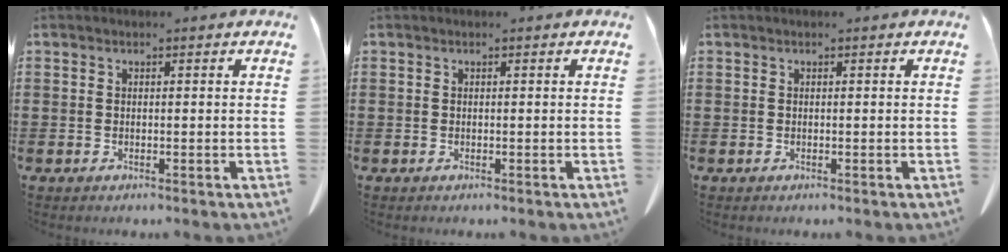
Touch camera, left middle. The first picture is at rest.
{"total": 0.0}
{"total": 0.0}